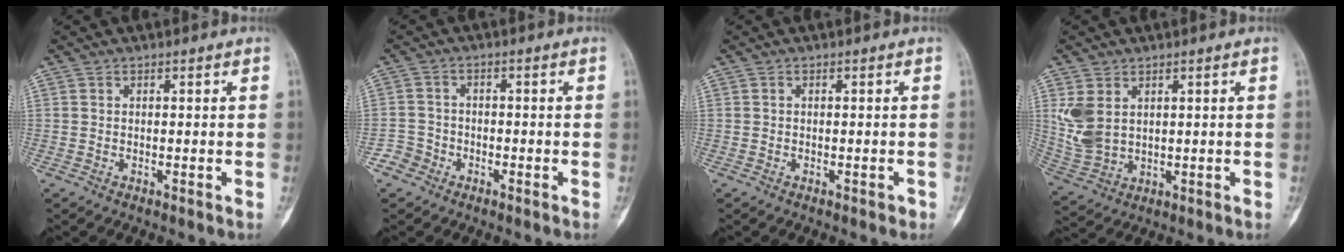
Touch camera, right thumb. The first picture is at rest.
{"total": 3.2, "force": [-1.9, 2.5, -0.1], "torque": [0.014, 0.016, -0.044]}
{"total": 0.8, "force": [-0.4, 0.4, 0.5], "torque": [-0.006, 0.000, -0.006]}
{"total": 7.4, "force": [2.3, 5.0, 4.9], "torque": [-0.103, -0.007, 0.063]}